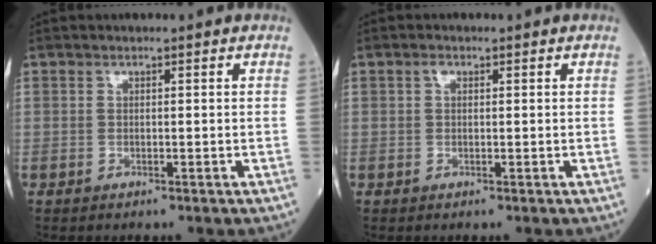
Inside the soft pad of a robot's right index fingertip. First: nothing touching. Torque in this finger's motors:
{"motor_torque": [0.19, 0.07, 0.09, 0.02]}